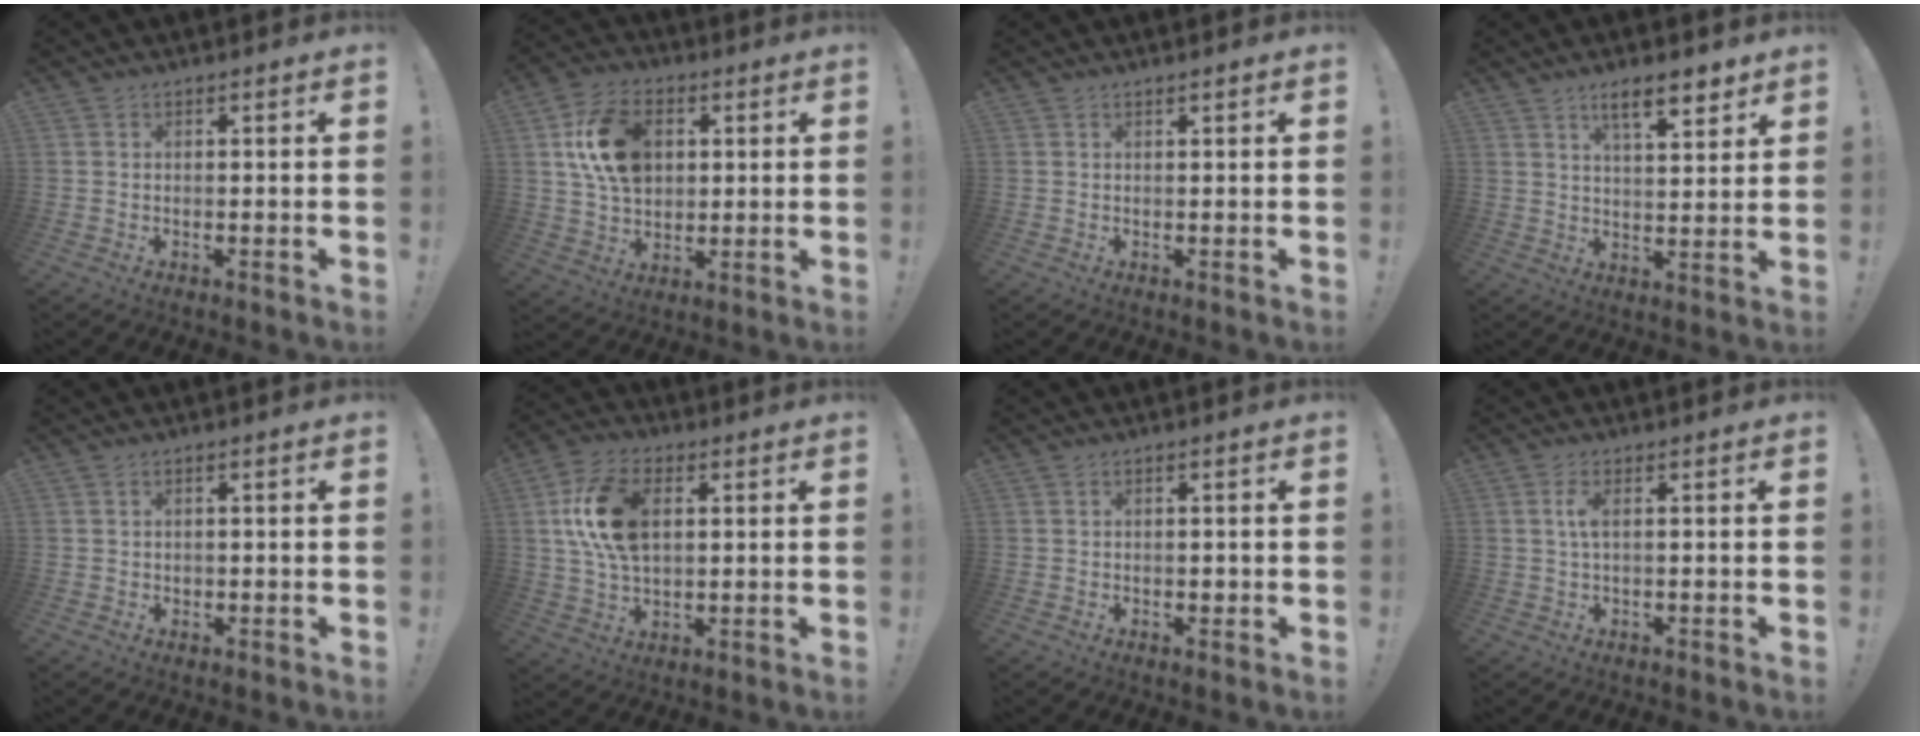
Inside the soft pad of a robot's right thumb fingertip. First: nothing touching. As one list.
[{"total": 16.4, "force": [4.4, 11.8, 10.5], "torque": [-0.168, 0.001, 0.086]}, {"total": 0.5, "force": [0.5, -0.1, 0.1], "torque": [0.005, -0.003, 0.008]}, {"total": 8.8, "force": [5.9, 2.4, 6.1], "torque": [-0.080, -0.031, 0.098]}, {"total": 0.8, "force": [0.1, 0.8, 0.1], "torque": [-0.002, 0.002, 0.001]}, {"total": 16.0, "force": [3.4, 10.0, 12.0], "torque": [-0.220, 0.006, 0.065]}, {"total": 0.8, "force": [-0.1, 0.7, 0.4], "torque": [-0.006, 0.003, -0.002]}, {"total": 3.1, "force": [0.5, 0.8, 2.9], "torque": [-0.051, 0.000, 0.006]}]